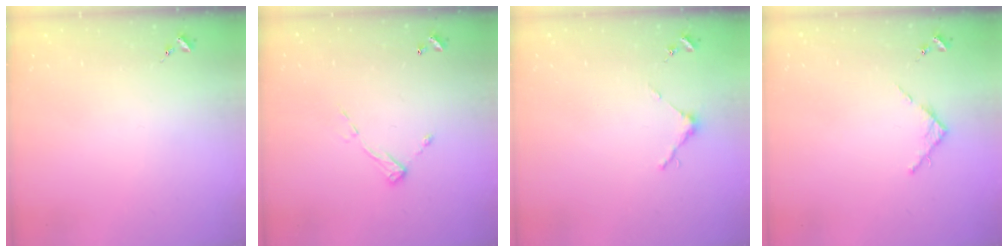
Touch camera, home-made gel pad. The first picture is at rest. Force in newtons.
{"total": 6.9, "press": 6.9, "slide": 0.4}
{"total": 3.7, "press": 3.7, "slide": 0.3}
{"total": 3.7, "press": 3.7, "slide": 0.5}